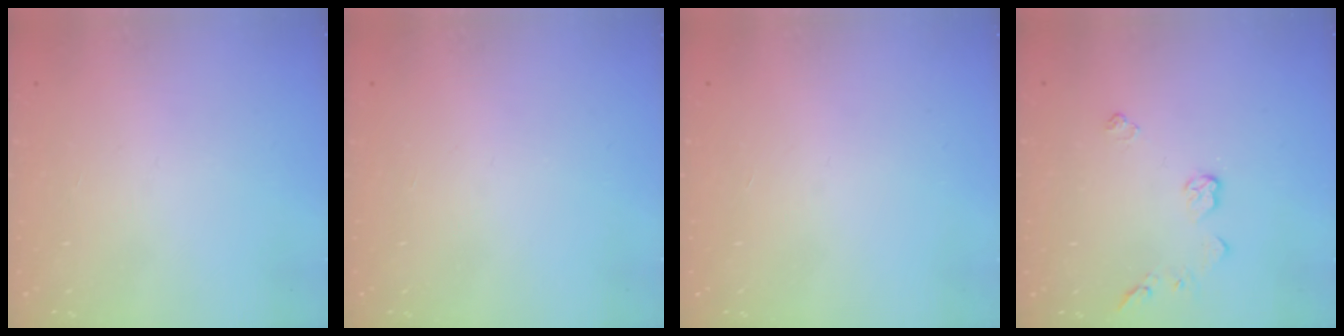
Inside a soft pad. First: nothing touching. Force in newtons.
{"total": 0.0}
{"total": 0.0}
{"total": 4.5, "press": 4.5, "slide": 0.4}